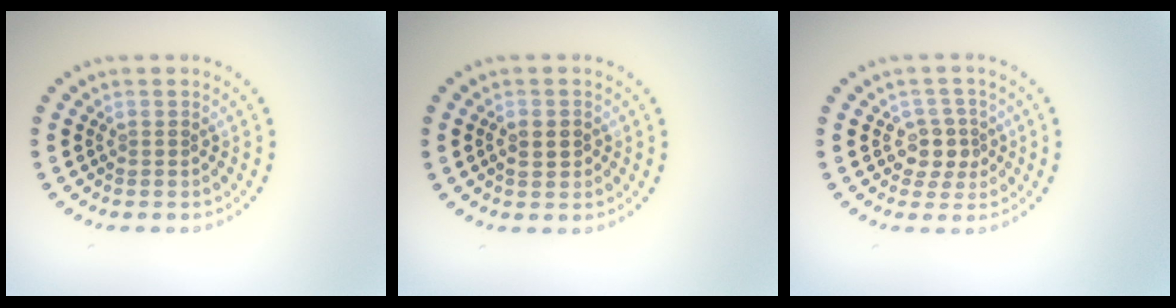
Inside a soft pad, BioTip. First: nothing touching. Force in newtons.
{"total": 1.5, "press": 1.5, "slide": 0.2}
{"total": 2.5, "press": 2.2, "slide": 1.2}